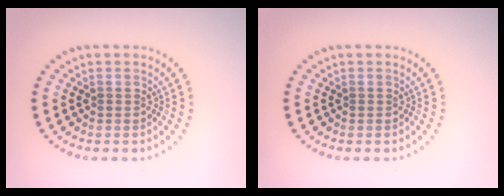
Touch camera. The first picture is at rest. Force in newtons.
{"total": 0.0}